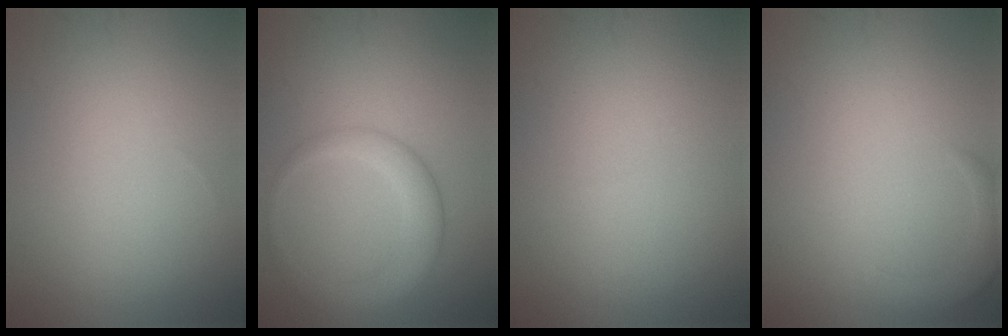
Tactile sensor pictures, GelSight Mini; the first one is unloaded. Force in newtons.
{"total": 3.7, "press": 3.7, "slide": 0.2}
{"total": 0.0}
{"total": 2.3, "press": 2.3, "slide": 0.4}